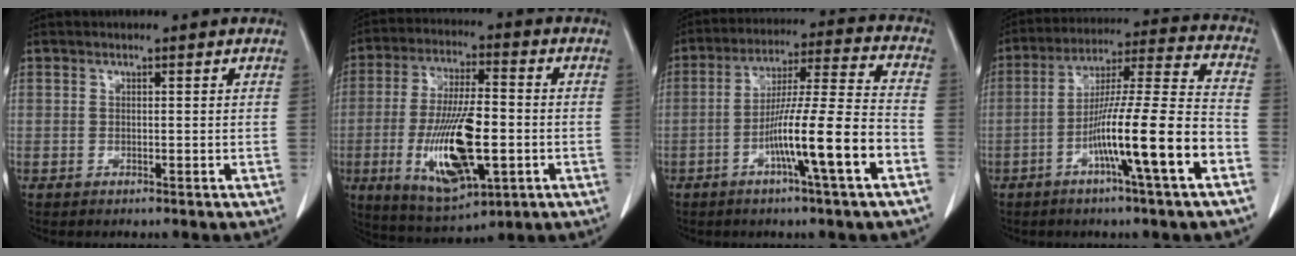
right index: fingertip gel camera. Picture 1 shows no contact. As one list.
[{"total": 16.3, "force": [-3.9, 4.8, 15.1], "torque": [-0.292, -0.011, -0.058]}, {"total": 13.8, "force": [-5.6, -0.6, 12.6], "torque": [-0.217, 0.004, -0.098]}, {"total": 15.7, "force": [-6.4, -0.5, 14.3], "torque": [-0.244, 0.004, -0.111]}]